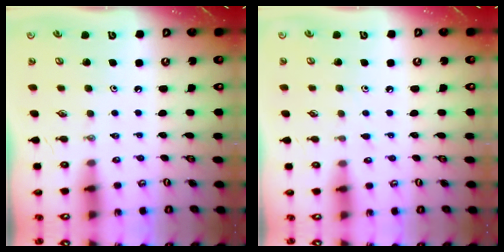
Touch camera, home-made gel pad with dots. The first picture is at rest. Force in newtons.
{"total": 2.3, "press": 2.2, "slide": 0.4}